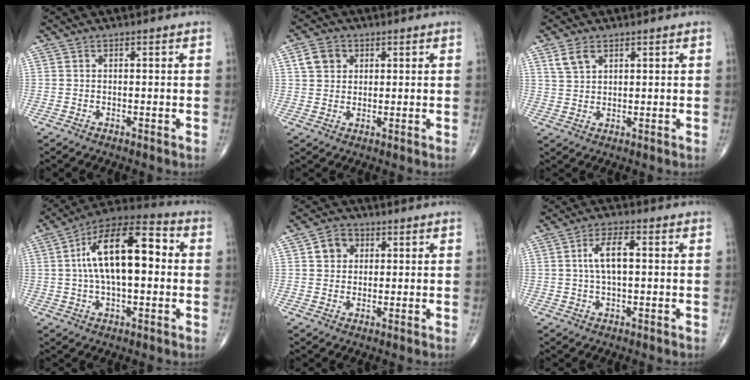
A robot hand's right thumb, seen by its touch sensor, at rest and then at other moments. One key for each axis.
{"total": 4.9, "fx": 1.8, "fy": 4.0, "fz": 2.2, "tx": -0.022, "ty": -0.001, "tz": 0.033}
{"total": 3.9, "fx": 2.2, "fy": 2.3, "fz": 2.2, "tx": -0.038, "ty": -0.005, "tz": 0.050}
{"total": 18.3, "fx": 2.0, "fy": 8.3, "fz": 16.2, "tx": -0.265, "ty": 0.036, "tz": 0.024}
{"total": 4.8, "fx": 1.5, "fy": 4.1, "fz": 2.1, "tx": -0.010, "ty": 0.001, "tz": 0.021}
{"total": 6.4, "fx": 0.8, "fy": 2.6, "fz": 5.8, "tx": -0.111, "ty": 0.012, "tz": 0.012}